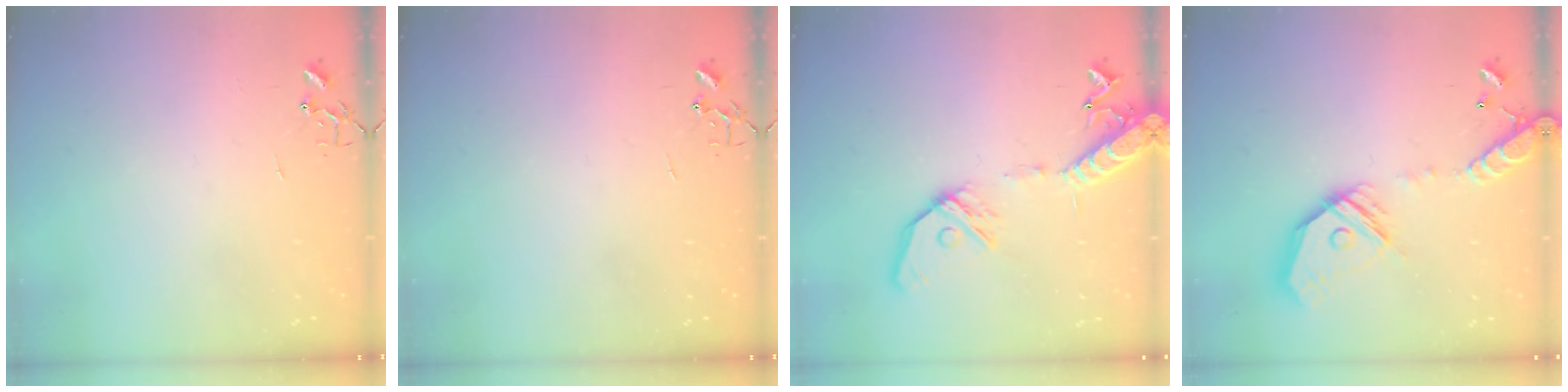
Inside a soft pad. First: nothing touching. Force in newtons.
{"total": 0.0}
{"total": 16.0, "press": 15.7, "slide": 3.1}
{"total": 18.8, "press": 18.6, "slide": 3.0}